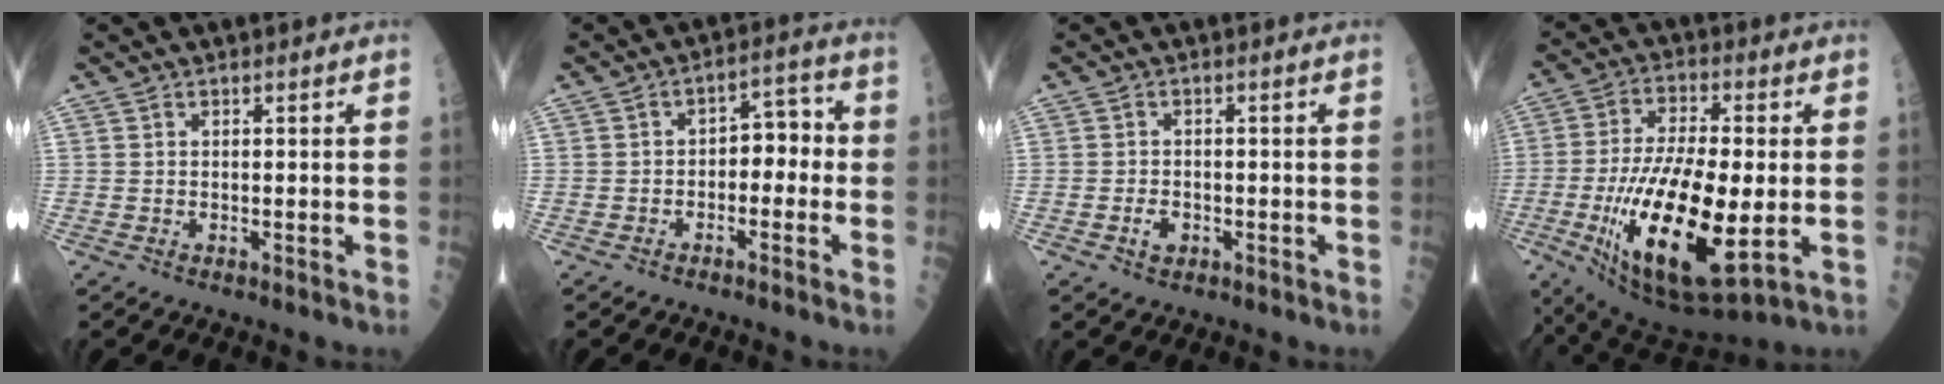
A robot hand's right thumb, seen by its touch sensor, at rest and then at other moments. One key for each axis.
{"total": 5.3, "fx": -1.0, "fy": 3.5, "fz": 3.9, "tx": -0.027, "ty": 0.032, "tz": -0.024}
{"total": 2.3, "fx": -0.9, "fy": 1.6, "fz": 1.3, "tx": -0.012, "ty": 0.006, "tz": -0.013}
{"total": 23.4, "fx": -4.4, "fy": 8.2, "fz": 21.5, "tx": -0.437, "ty": -0.019, "tz": -0.061}